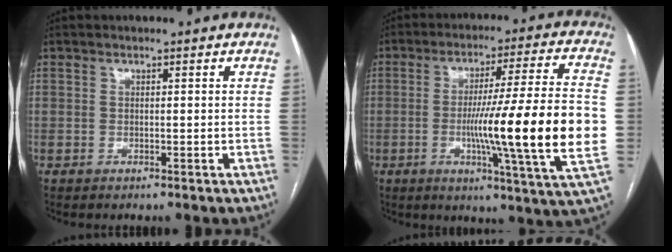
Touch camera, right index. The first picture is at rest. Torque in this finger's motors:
{"motor_torque": [2.14, 0.00, 1.05, 0.21]}